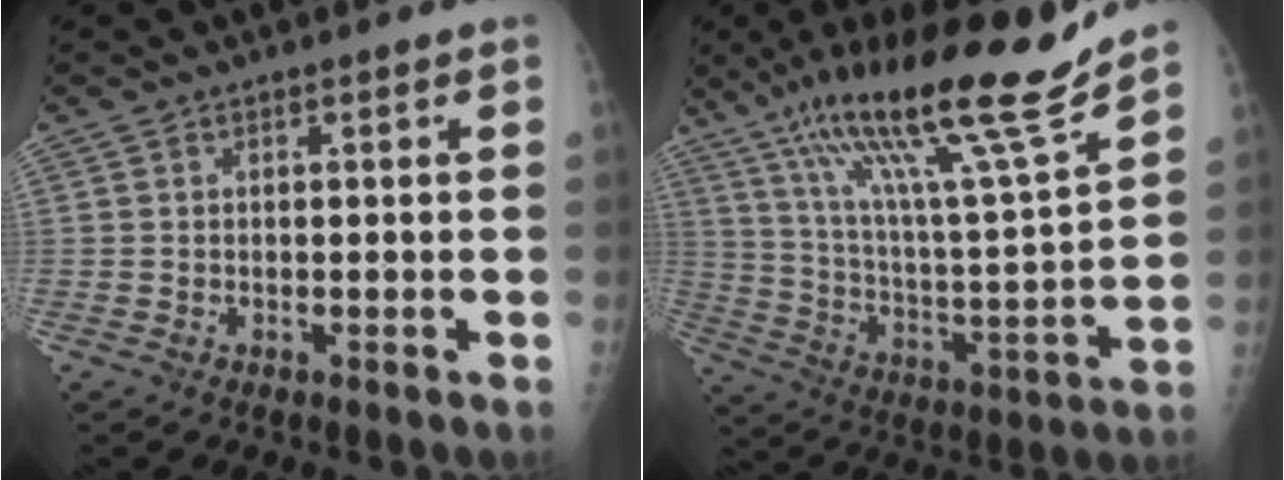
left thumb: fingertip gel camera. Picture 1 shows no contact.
{"total": 24.0, "force": [16.6, 1.8, 17.2], "torque": [-0.270, -0.065, 0.286]}